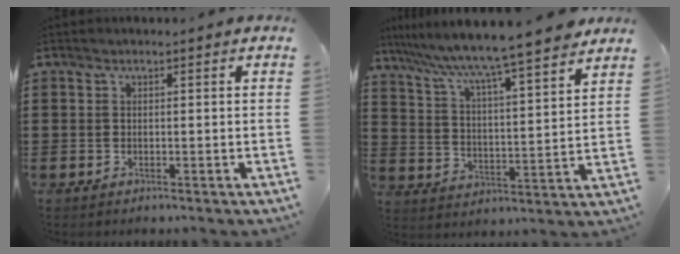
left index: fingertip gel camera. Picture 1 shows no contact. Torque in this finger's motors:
{"motor_torque": [2.14, 0.00, 1.05, 0.21]}